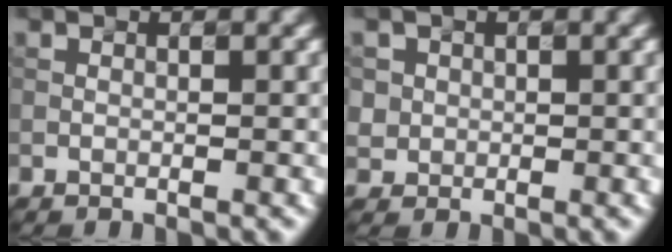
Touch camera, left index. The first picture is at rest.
{"total": 1.8, "force": [0.4, 1.7, -0.2], "torque": [0.001, 0.003, 0.018]}